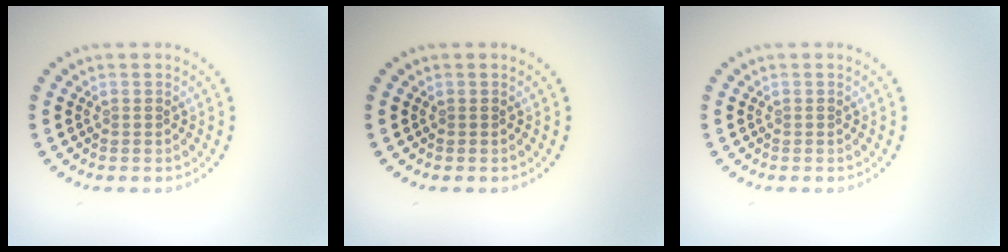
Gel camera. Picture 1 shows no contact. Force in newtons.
{"total": 0.0}
{"total": 0.0}